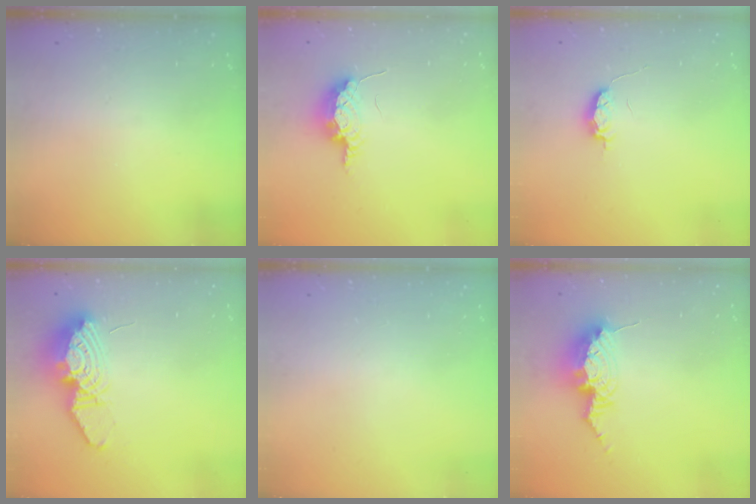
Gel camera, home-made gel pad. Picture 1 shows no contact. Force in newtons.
{"total": 8.7, "press": 7.8, "slide": 4.0}
{"total": 4.9, "press": 4.9, "slide": 0.7}
{"total": 13.1, "press": 13.0, "slide": 1.4}
{"total": 0.0}
{"total": 10.8, "press": 10.7, "slide": 1.2}